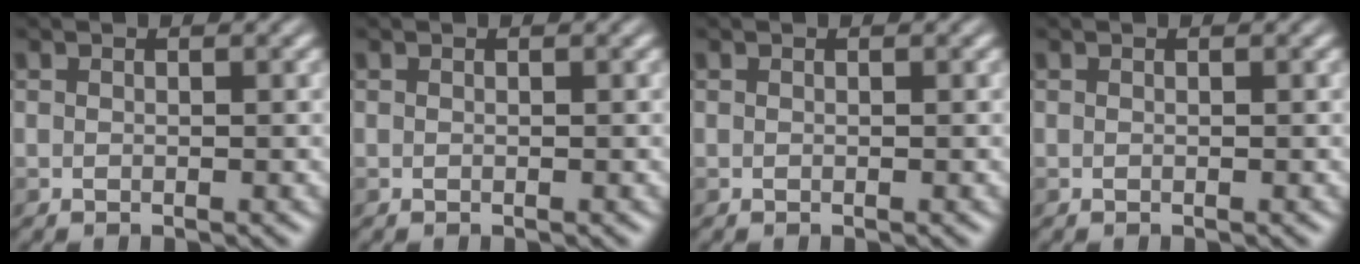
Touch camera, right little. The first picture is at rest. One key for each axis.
{"total": 0.0}
{"total": 0.0}
{"total": 0.0}